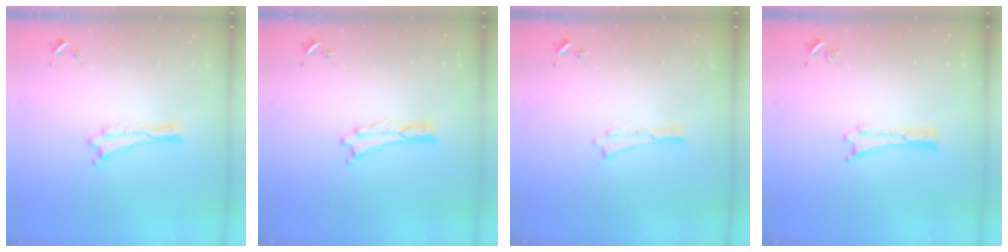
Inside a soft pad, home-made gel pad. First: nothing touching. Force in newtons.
{"total": 0.0}
{"total": 0.0}
{"total": 0.0}